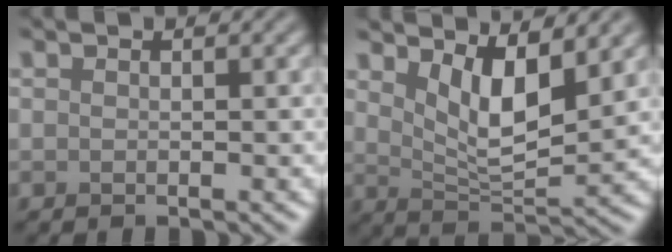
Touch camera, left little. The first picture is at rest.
{"total": 5.3, "force": [2.7, 1.9, 4.2], "torque": [-0.083, -0.015, 0.051]}